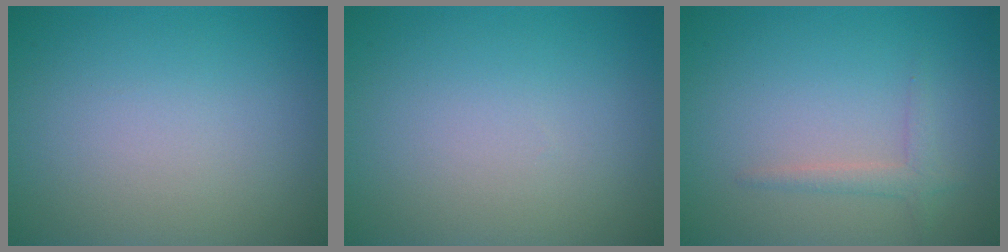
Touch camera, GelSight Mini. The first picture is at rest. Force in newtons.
{"total": 0.0}
{"total": 1.4, "press": 1.4, "slide": 0.1}